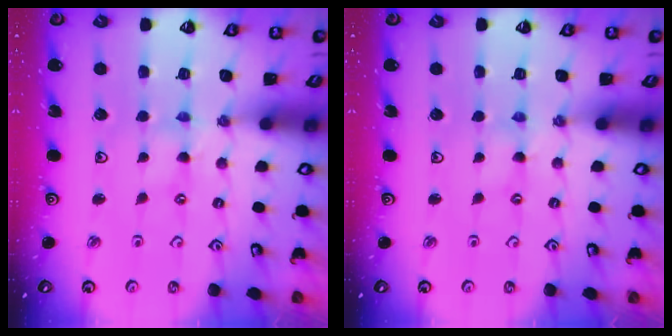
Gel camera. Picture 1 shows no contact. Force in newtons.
{"total": 0.7, "press": 0.7, "slide": 0.1}